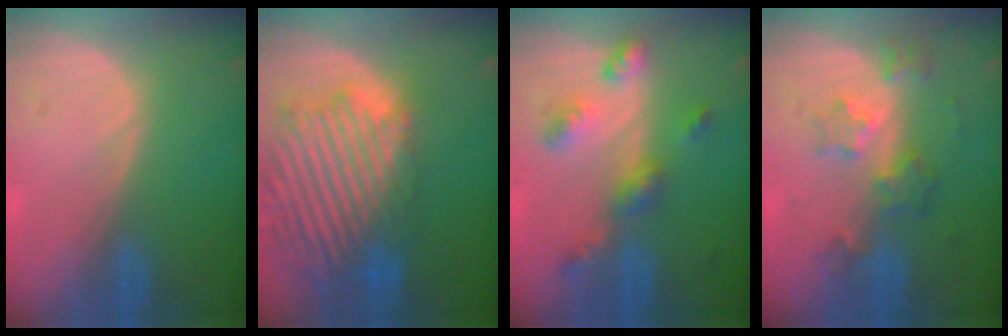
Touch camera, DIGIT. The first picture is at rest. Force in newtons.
{"total": 14.3, "press": 12.3, "slide": 7.4}
{"total": 6.6, "press": 5.8, "slide": 3.2}
{"total": 5.9, "press": 5.4, "slide": 2.4}